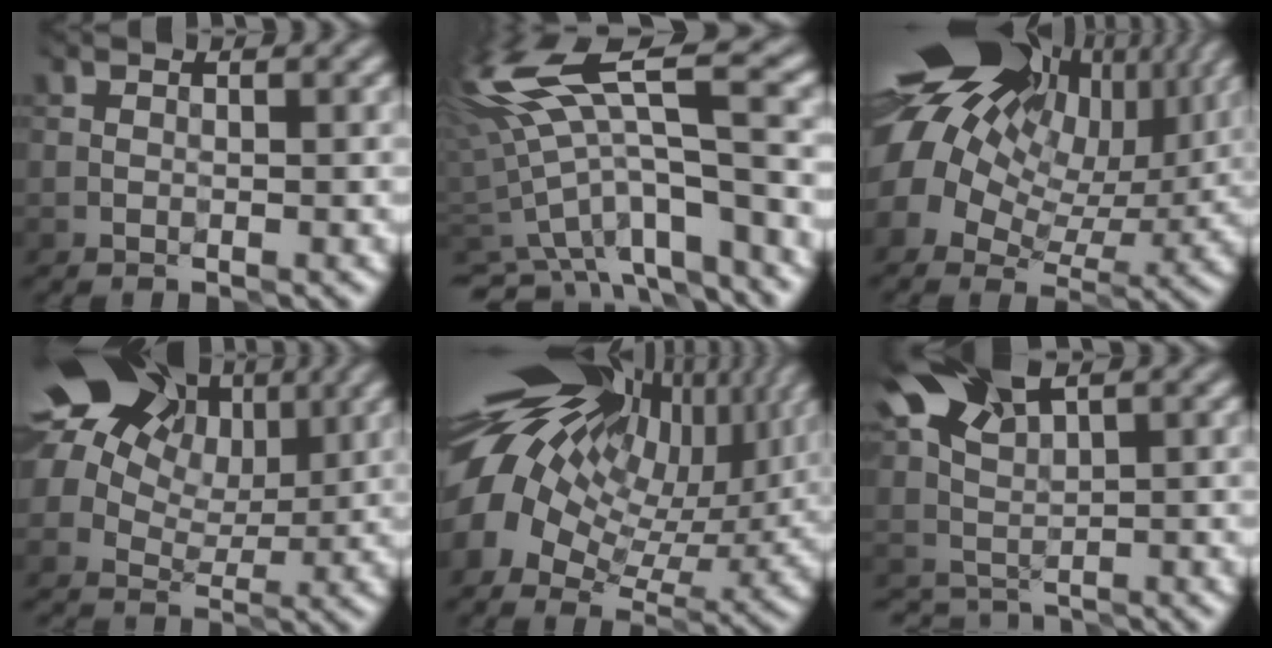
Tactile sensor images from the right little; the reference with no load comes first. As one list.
[{"total": 12.3, "force": [1.0, 4.1, 11.6], "torque": [-0.227, -0.005, 0.052]}, {"total": 20.0, "force": [7.3, 14.0, 12.2], "torque": [-0.267, 0.046, 0.108]}, {"total": 18.4, "force": [7.2, 13.8, 9.7], "torque": [-0.208, 0.045, 0.104]}, {"total": 17.5, "force": [4.5, 10.8, 13.0], "torque": [-0.240, 0.010, 0.077]}, {"total": 7.3, "force": [3.3, 3.9, 5.1], "torque": [-0.106, 0.000, 0.058]}]